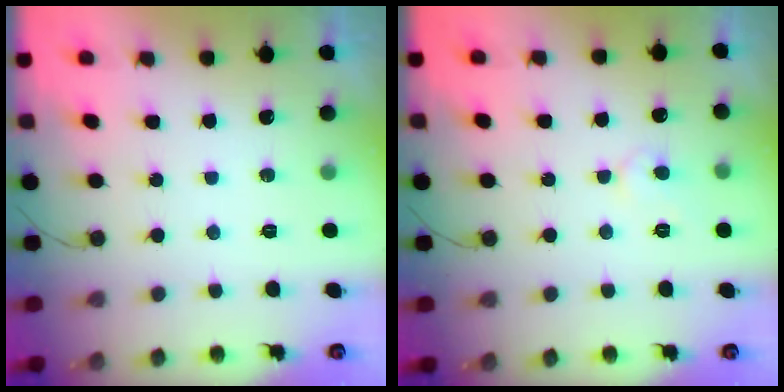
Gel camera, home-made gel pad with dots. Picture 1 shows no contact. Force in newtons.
{"total": 4.5, "press": 4.5, "slide": 0.5}